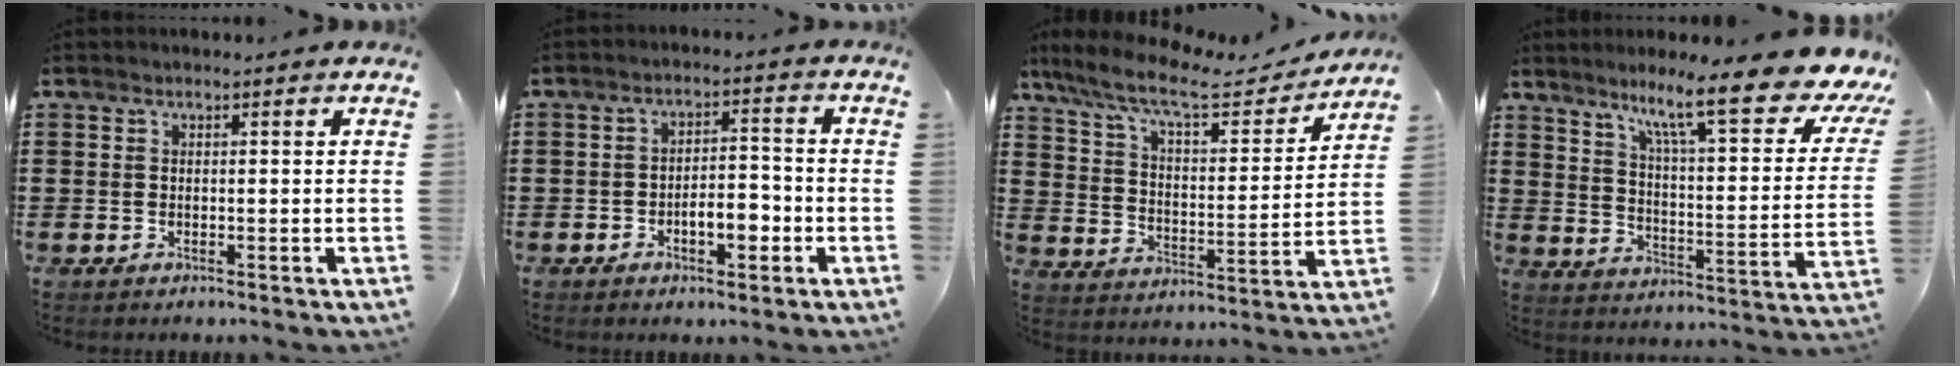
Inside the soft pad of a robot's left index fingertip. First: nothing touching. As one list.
[{"total": 5.0, "force": [-2.1, 2.2, 4.0], "torque": [-0.061, 0.008, -0.041]}, {"total": 10.0, "force": [8.1, 1.7, 5.5], "torque": [-0.137, -0.038, 0.136]}, {"total": 13.4, "force": [9.5, 1.1, 9.4], "torque": [-0.169, -0.060, 0.145]}]